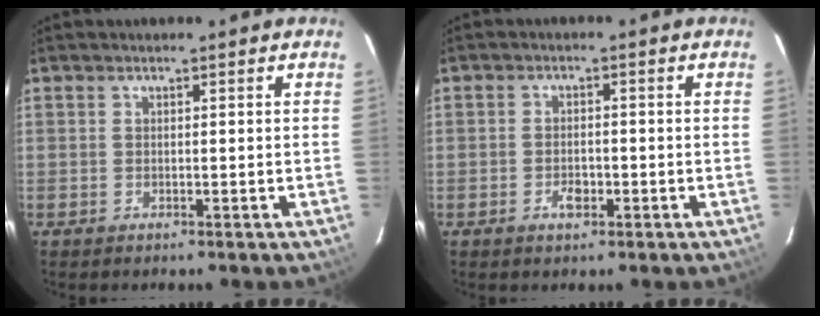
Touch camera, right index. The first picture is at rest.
{"total": 2.9, "force": [-1.3, 1.7, 2.0], "torque": [-0.038, 0.001, -0.022]}